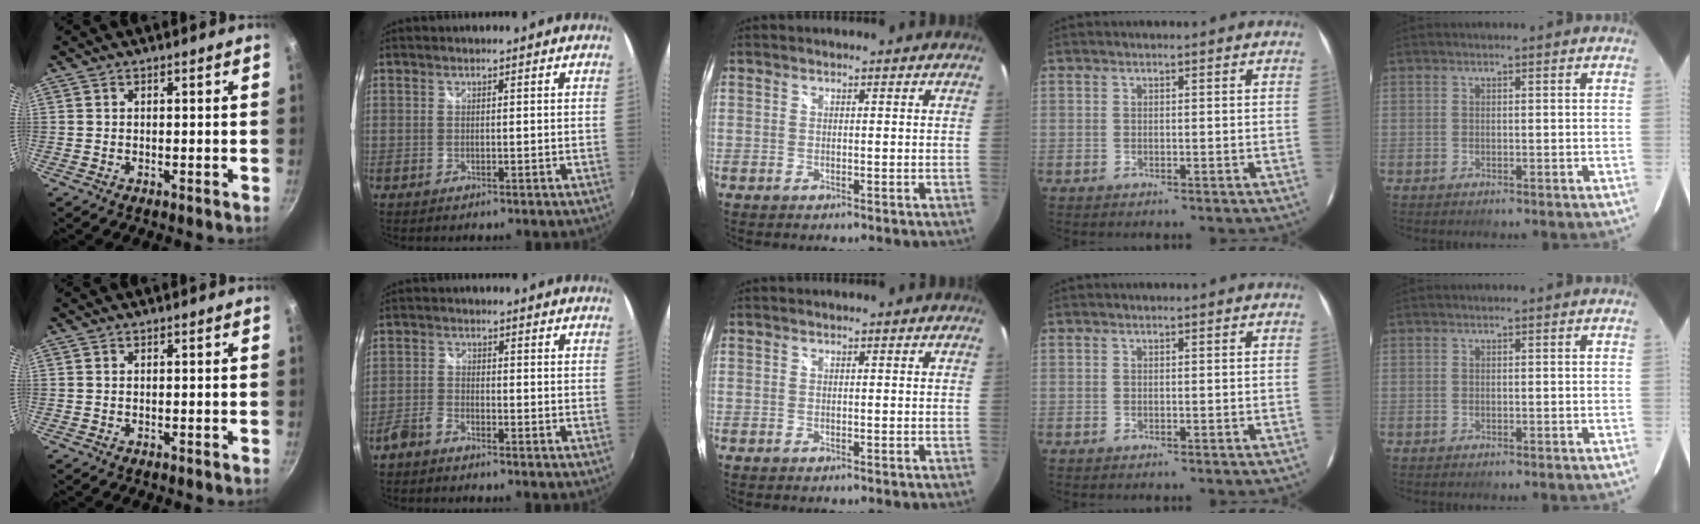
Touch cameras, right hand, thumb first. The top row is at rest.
{"index": {"total": 3.3, "force": [-2.7, 1.3, 1.3], "torque": [-0.037, 0.002, -0.057]}}